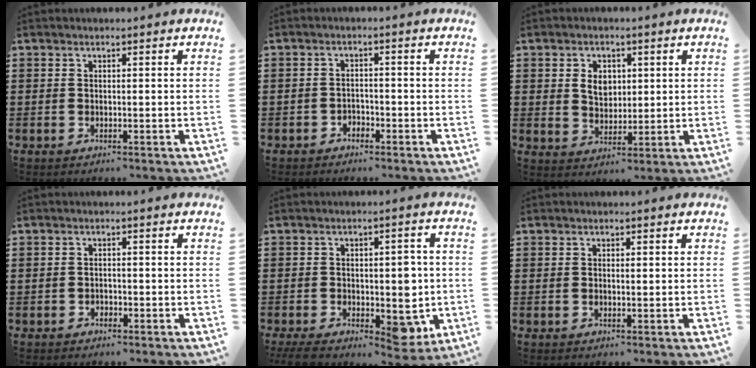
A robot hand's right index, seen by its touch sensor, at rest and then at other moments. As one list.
[{"total": 1.6, "force": [-1.4, 0.7, 0.0], "torque": [-0.007, 0.002, -0.032]}, {"total": 4.1, "force": [1.0, 3.1, 2.5], "torque": [-0.051, 0.008, 0.014]}, {"total": 1.0, "force": [-0.7, 0.7, 0.1], "torque": [-0.006, 0.000, -0.016]}, {"total": 7.6, "force": [-1.7, 4.5, 6.0], "torque": [-0.078, 0.006, -0.028]}, {"total": 0.8, "force": [0.1, 0.4, 0.7], "torque": [-0.014, 0.002, 0.001]}]